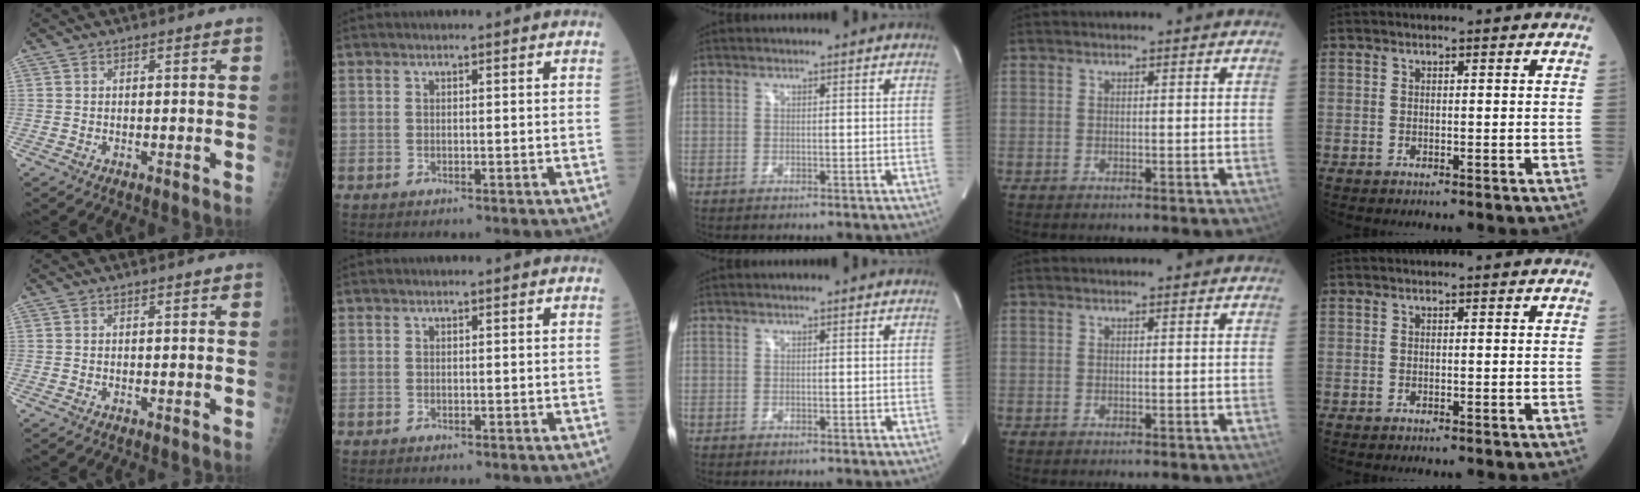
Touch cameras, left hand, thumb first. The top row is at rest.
{}